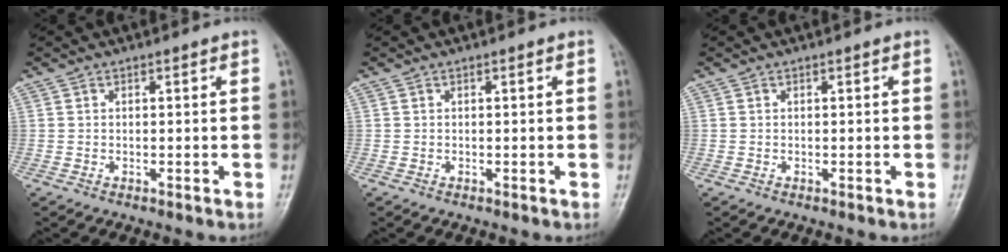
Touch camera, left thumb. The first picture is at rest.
{"total": 0.0}
{"total": 0.0}